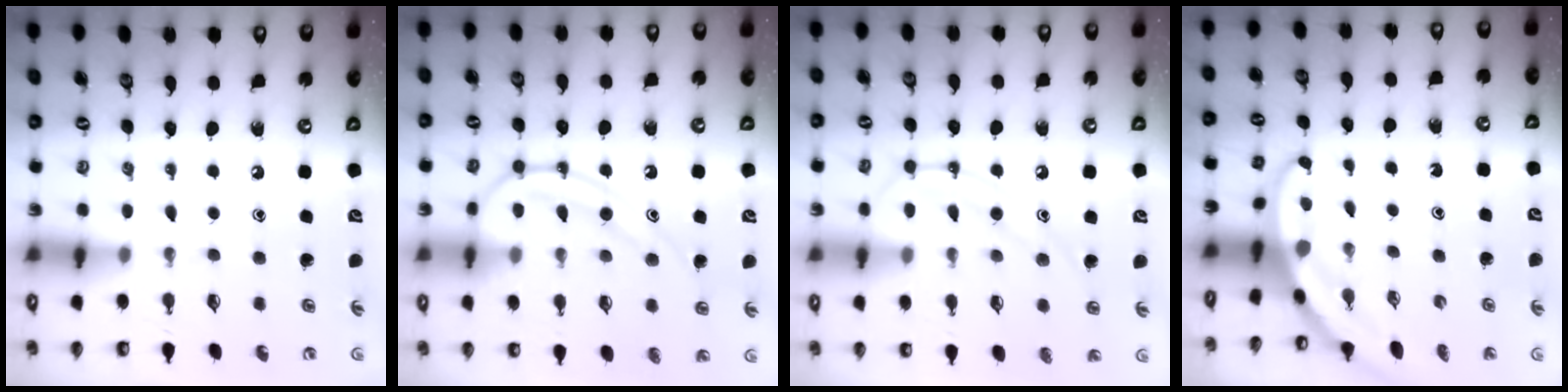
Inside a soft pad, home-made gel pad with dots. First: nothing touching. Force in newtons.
{"total": 12.6, "press": 12.6, "slide": 0.5}
{"total": 11.5, "press": 11.5, "slide": 0.5}
{"total": 3.4, "press": 3.4, "slide": 0.2}